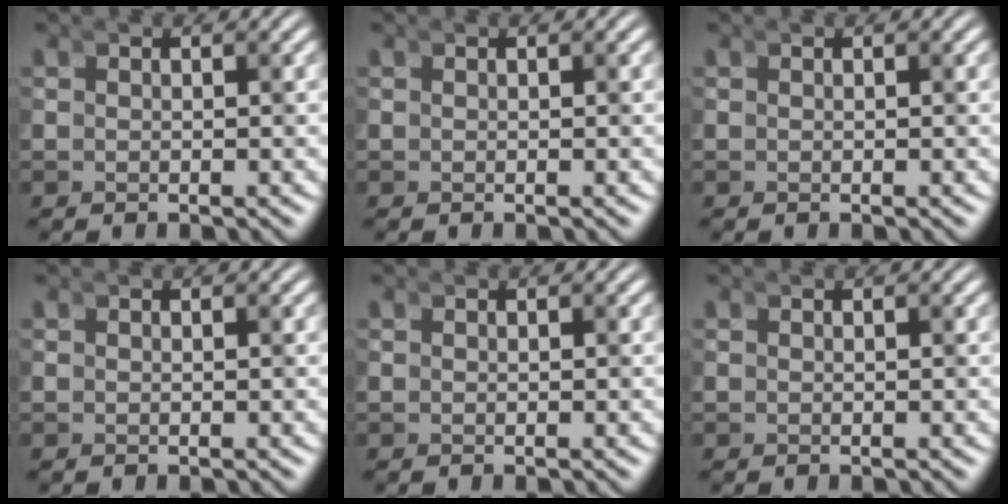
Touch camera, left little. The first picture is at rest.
{"total": 0.0}
{"total": 0.0}
{"total": 0.0}
{"total": 0.0}
{"total": 0.0}